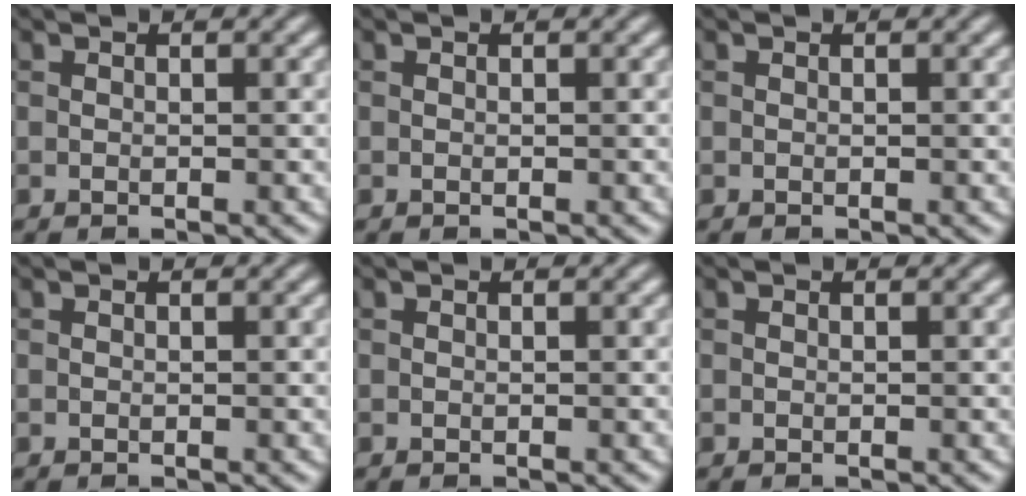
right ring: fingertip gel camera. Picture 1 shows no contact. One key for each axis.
{"total": 0.0}
{"total": 0.0}
{"total": 0.0}
{"total": 0.0}
{"total": 0.0}